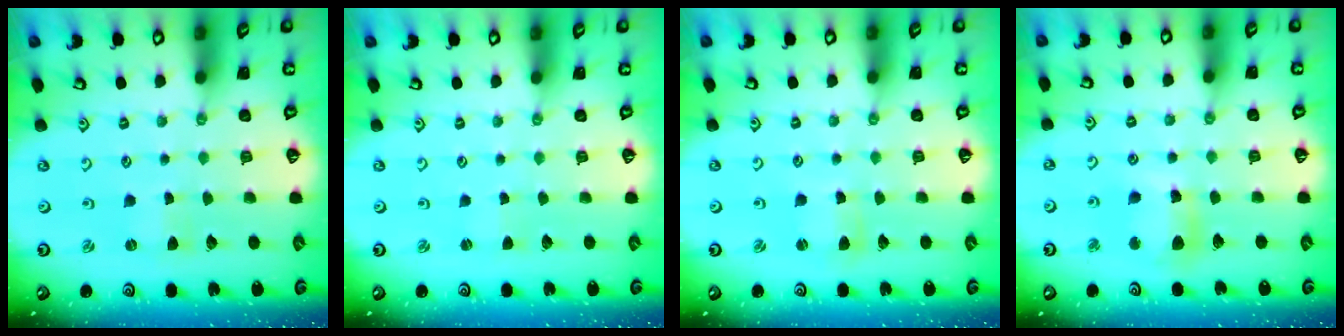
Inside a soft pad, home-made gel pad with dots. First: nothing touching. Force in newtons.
{"total": 0.0}
{"total": 2.1, "press": 2.1, "slide": 0.3}
{"total": 11.3, "press": 11.2, "slide": 1.5}